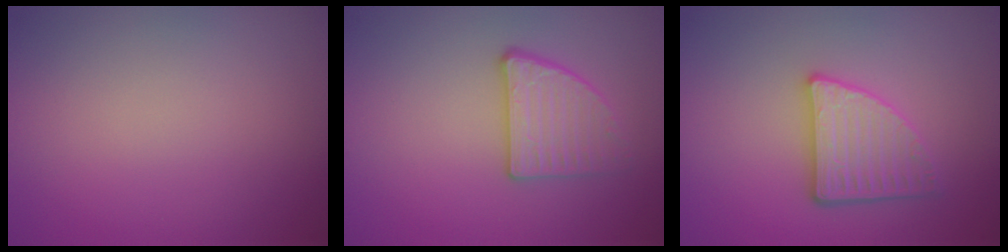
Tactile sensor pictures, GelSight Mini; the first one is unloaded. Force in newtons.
{"total": 2.7, "press": 2.5, "slide": 1.2}
{"total": 3.6, "press": 3.1, "slide": 1.7}